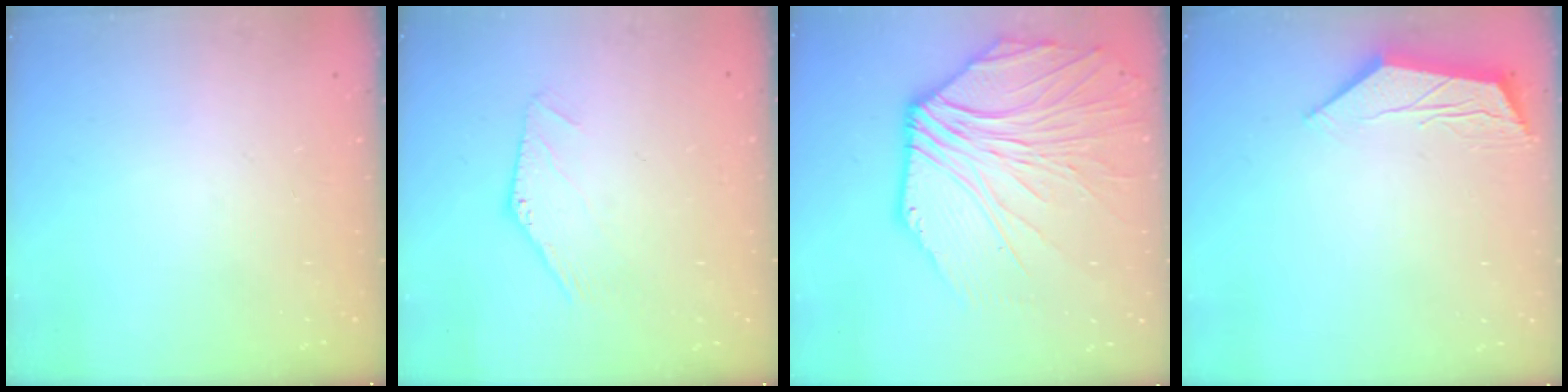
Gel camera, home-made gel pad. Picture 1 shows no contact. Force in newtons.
{"total": 0.0}
{"total": 9.3, "press": 9.2, "slide": 1.4}
{"total": 5.5, "press": 5.5, "slide": 0.5}